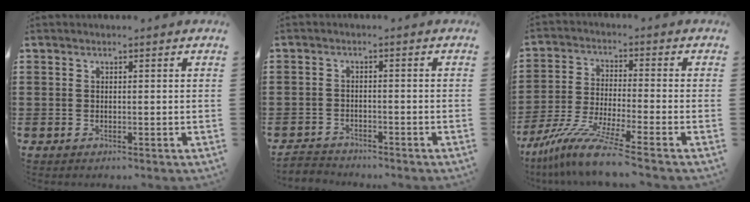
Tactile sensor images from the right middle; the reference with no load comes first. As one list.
[{"total": 2.4, "force": [-2.3, 0.4, -0.2], "torque": [-0.006, -0.003, -0.050]}, {"total": 9.2, "force": [-7.6, -0.2, 5.2], "torque": [-0.109, -0.011, -0.149]}]